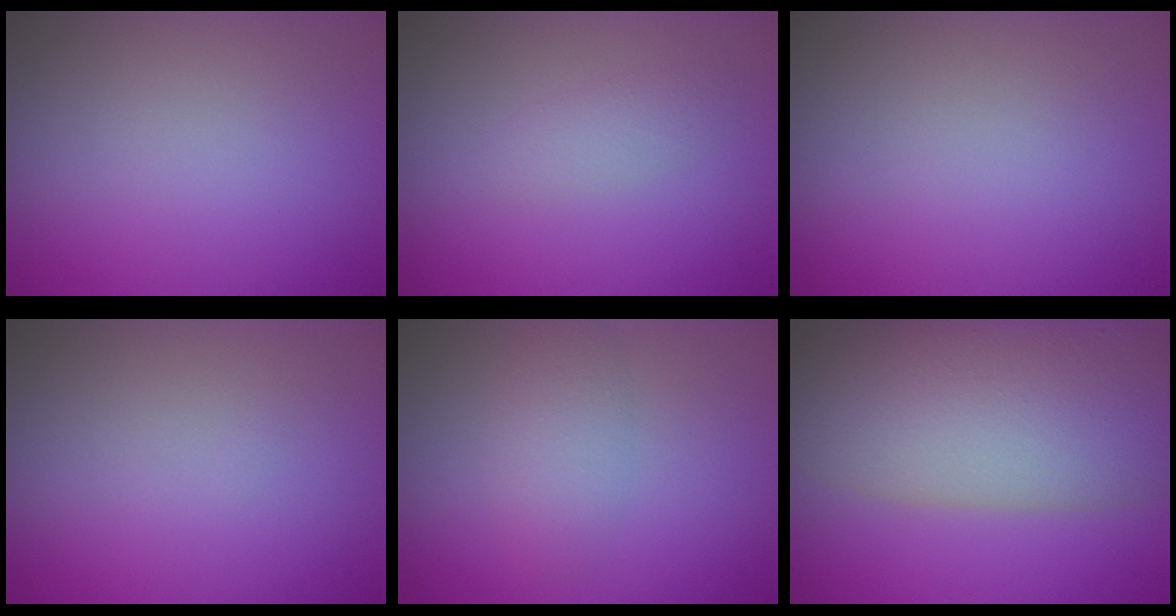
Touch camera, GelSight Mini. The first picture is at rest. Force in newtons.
{"total": 1.3, "press": 1.3, "slide": 0.0}
{"total": 0.0}
{"total": 0.0}
{"total": 2.7, "press": 2.7, "slide": 0.1}
{"total": 12.3, "press": 12.2, "slide": 0.8}